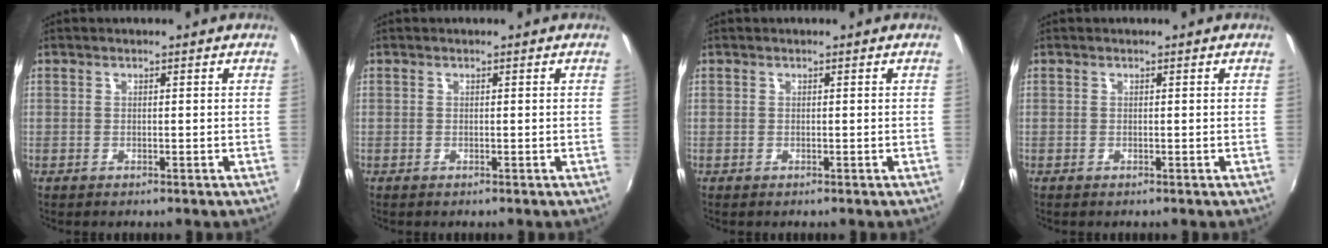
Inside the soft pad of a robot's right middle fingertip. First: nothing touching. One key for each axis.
{"total": 0.0}
{"total": 0.0}
{"total": 0.0}